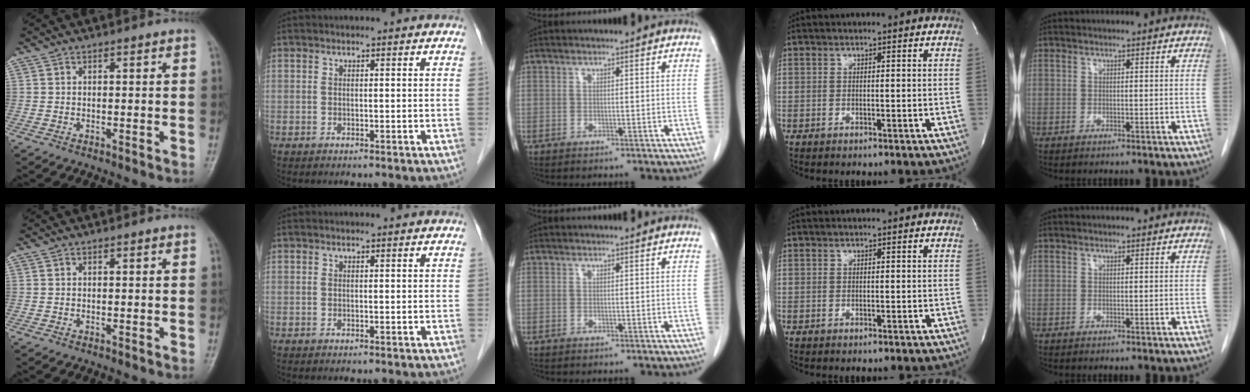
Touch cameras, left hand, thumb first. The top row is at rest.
{}